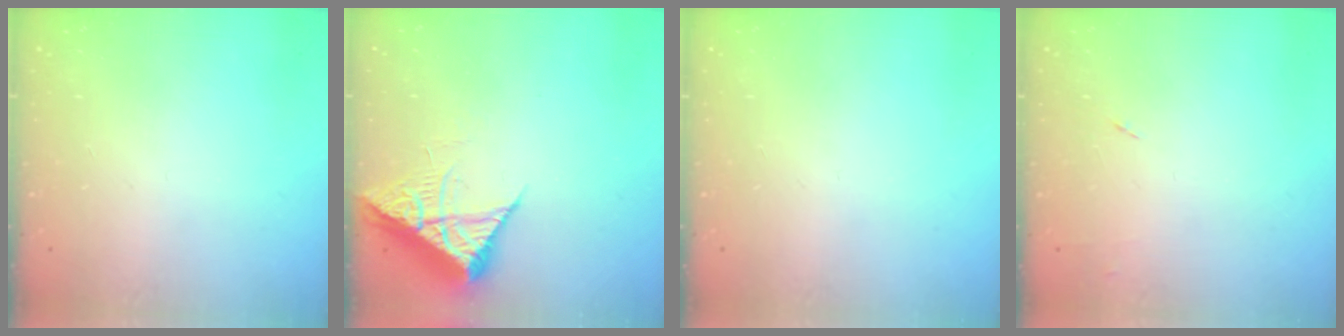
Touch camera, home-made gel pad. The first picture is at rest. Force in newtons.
{"total": 7.5, "press": 7.5, "slide": 0.8}
{"total": 0.0}
{"total": 4.6, "press": 4.6, "slide": 0.6}